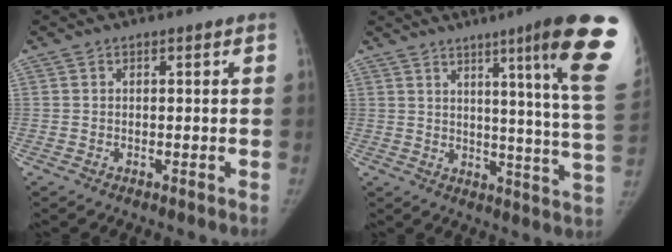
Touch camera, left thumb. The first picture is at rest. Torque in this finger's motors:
{"motor_torque": [0.55, 0.41, 1.87, -0.90, 0.29]}